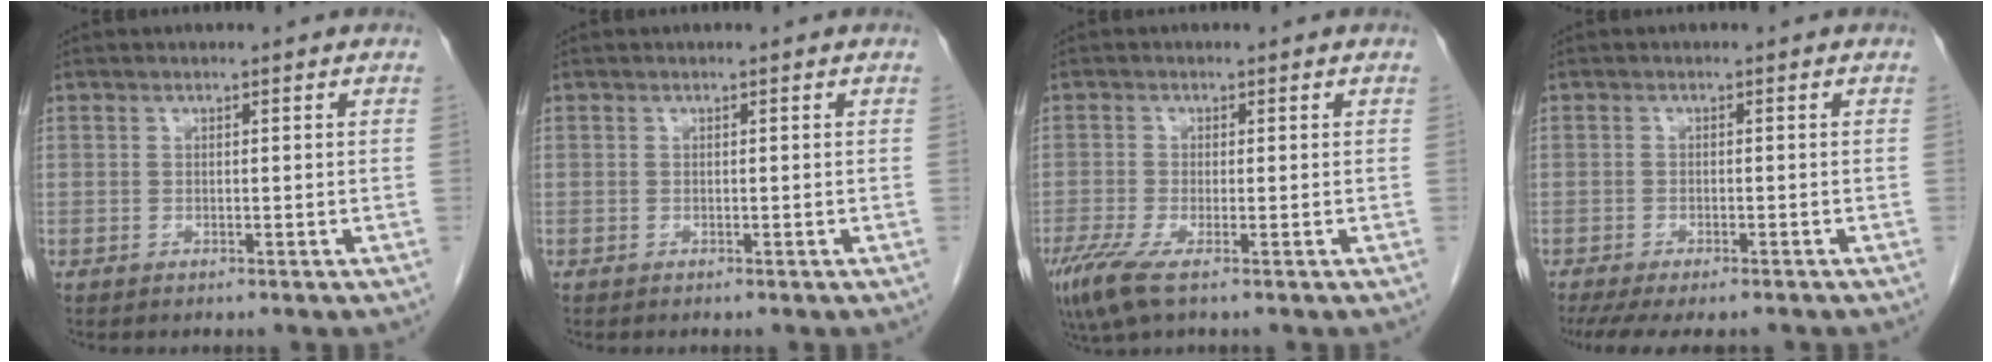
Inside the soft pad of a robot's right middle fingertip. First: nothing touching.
{"total": 0.0}
{"total": 4.6, "force": [-2.6, 0.6, 3.7], "torque": [-0.080, -0.017, -0.048]}
{"total": 10.0, "force": [-8.2, 2.8, 5.0], "torque": [-0.083, -0.012, -0.114]}